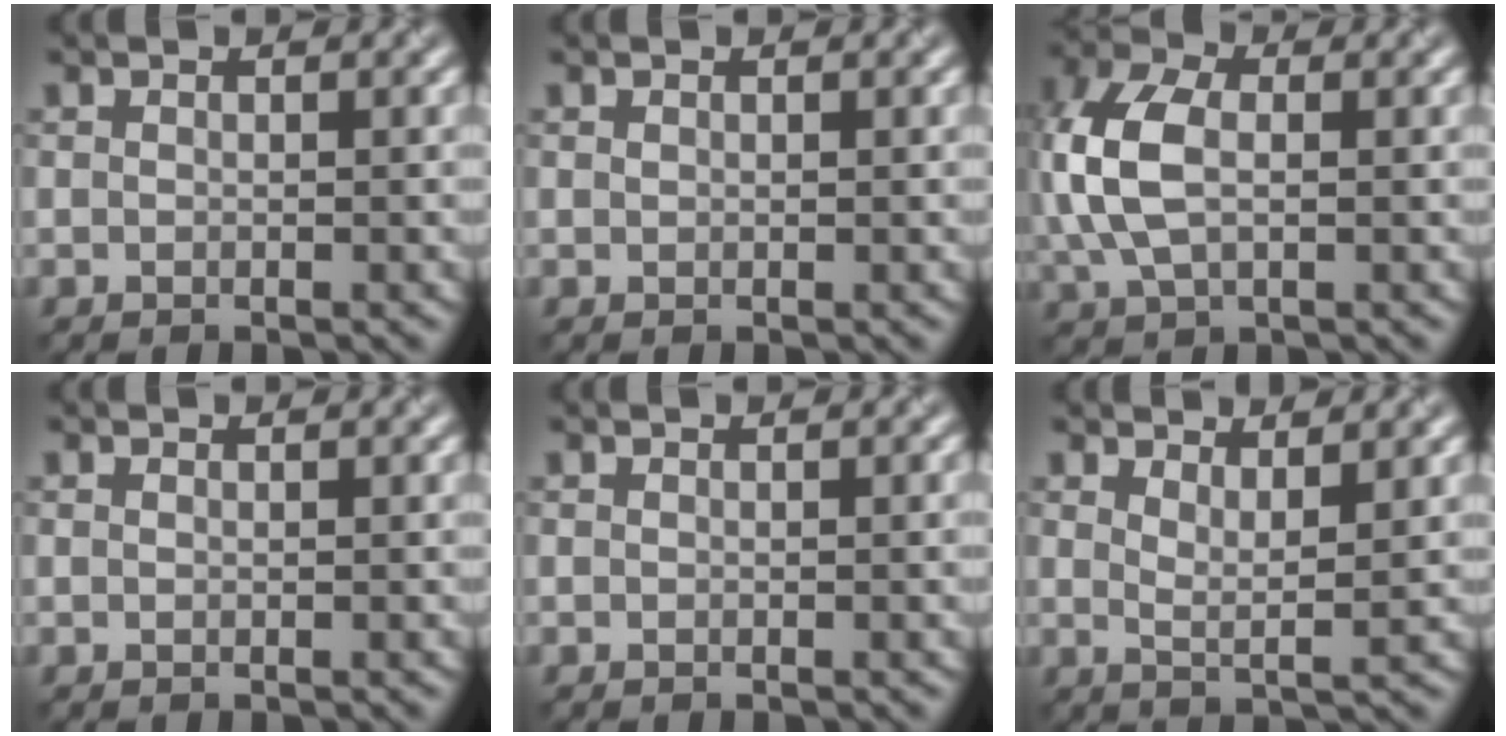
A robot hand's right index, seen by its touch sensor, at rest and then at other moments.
{"total": 0.0}
{"total": 6.0, "force": [0.1, 3.9, 4.6], "torque": [-0.120, 0.014, 0.004]}
{"total": 0.0}
{"total": 1.0, "force": [0.1, 0.3, 0.9], "torque": [-0.005, 0.005, 0.003]}
{"total": 2.0, "force": [1.4, 0.4, 1.4], "torque": [-0.017, -0.004, 0.030]}